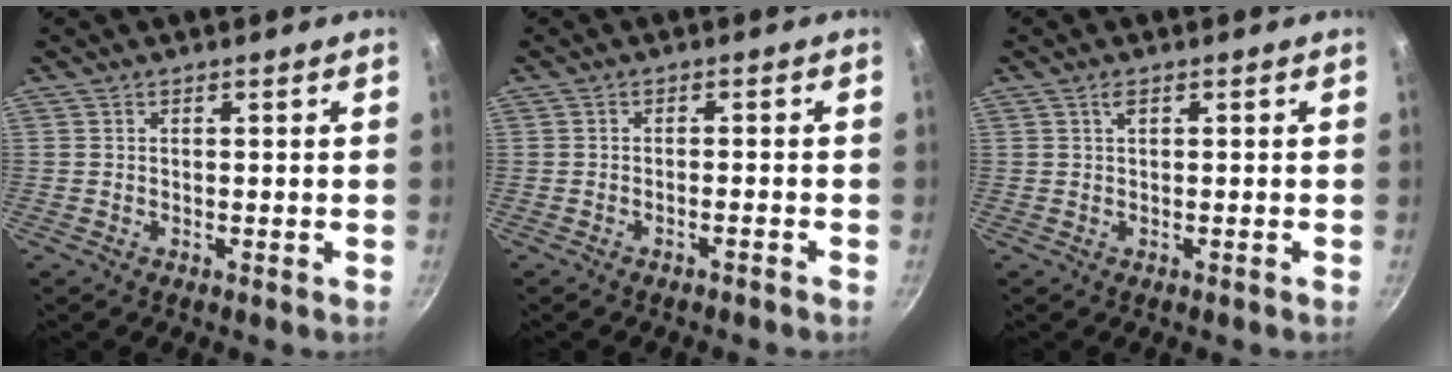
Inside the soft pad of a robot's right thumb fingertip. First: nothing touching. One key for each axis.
{"total": 1.2, "fx": -1.1, "fy": -0.1, "fz": 0.6, "tx": -0.018, "ty": 0.011, "tz": -0.015}
{"total": 0.9, "fx": 0.2, "fy": 0.2, "fz": 0.8, "tx": -0.016, "ty": 0.003, "tz": 0.002}